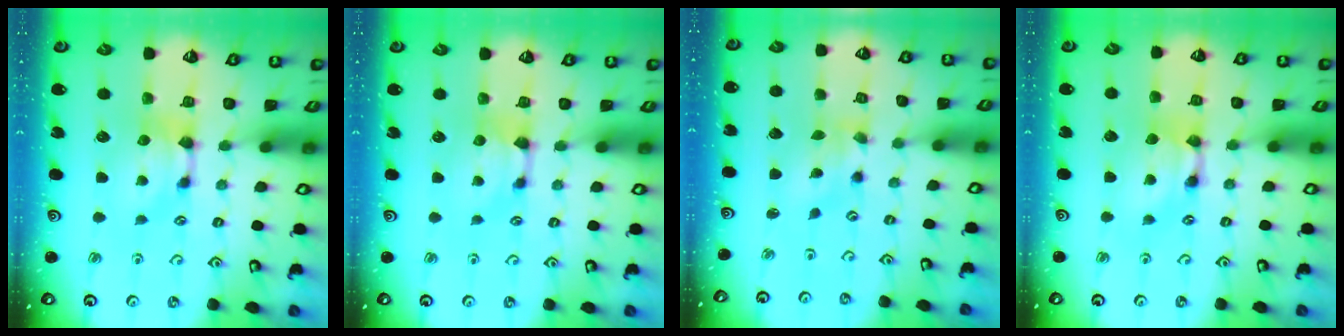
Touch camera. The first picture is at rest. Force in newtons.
{"total": 0.0}
{"total": 1.4, "press": 0.9, "slide": 1.1}
{"total": 1.8, "press": 1.8, "slide": 0.1}